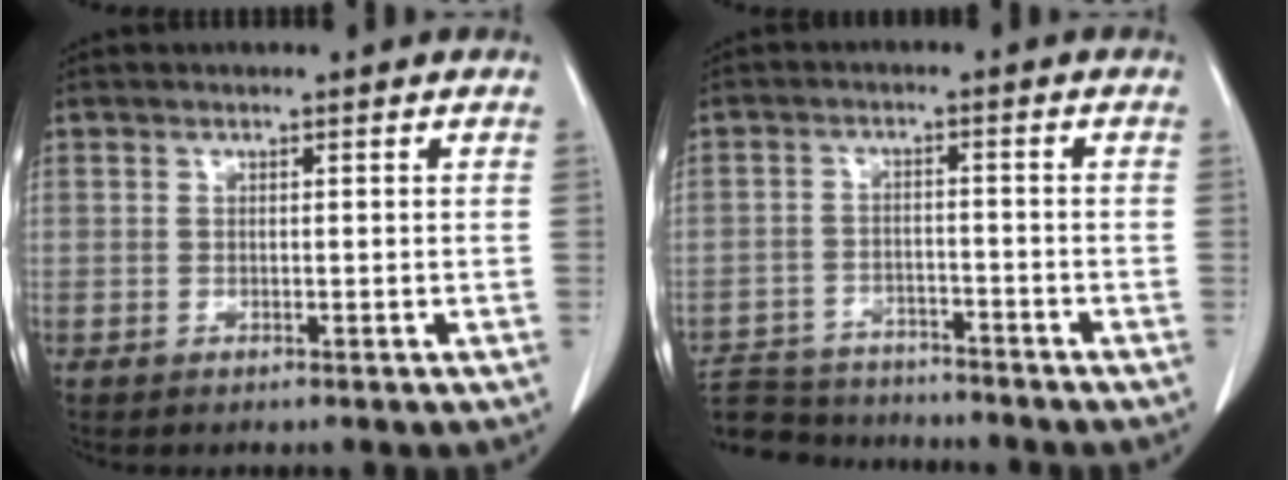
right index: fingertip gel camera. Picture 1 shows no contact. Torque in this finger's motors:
{"motor_torque": [-1.62, -0.38, -1.05, -0.21]}